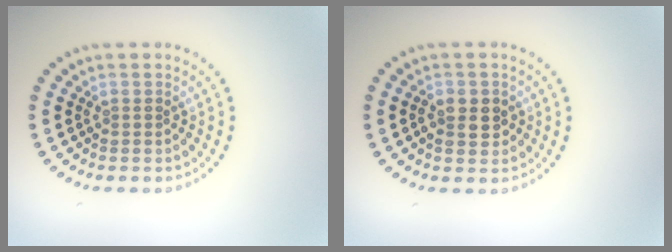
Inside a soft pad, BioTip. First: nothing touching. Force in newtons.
{"total": 2.5, "press": 2.5, "slide": 0.4}